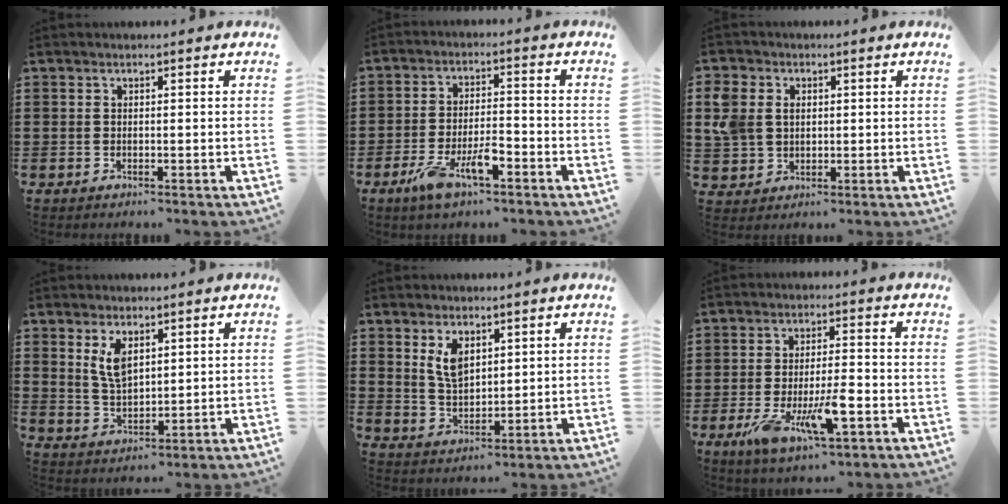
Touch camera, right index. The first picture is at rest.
{"total": 6.9, "force": [-3.9, 2.2, 5.3], "torque": [-0.110, -0.002, -0.072]}
{"total": 5.7, "force": [1.3, 4.8, 2.9], "torque": [-0.092, 0.010, 0.020]}
{"total": 5.2, "force": [2.4, 2.6, 3.8], "torque": [-0.076, 0.002, 0.041]}
{"total": 5.3, "force": [2.5, 2.9, 3.6], "torque": [-0.074, 0.004, 0.044]}
{"total": 9.6, "force": [-3.9, 3.1, 8.3], "torque": [-0.168, -0.010, -0.066]}